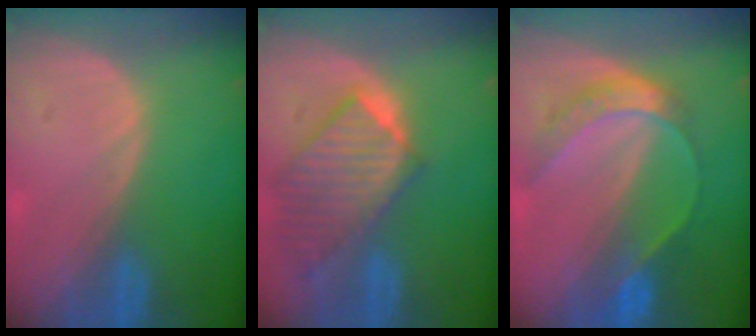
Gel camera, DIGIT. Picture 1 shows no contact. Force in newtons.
{"total": 9.8, "press": 8.5, "slide": 4.8}
{"total": 7.1, "press": 6.0, "slide": 3.9}